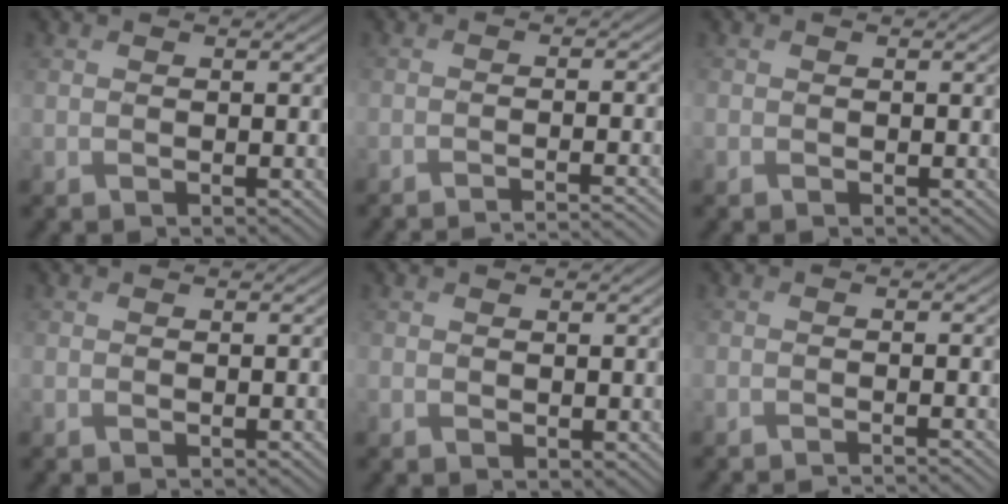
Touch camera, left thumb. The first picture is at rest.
{"total": 4.1, "force": [-3.1, 0.3, 2.7], "torque": [-0.037, 0.004, -0.060]}
{"total": 0.7, "force": [-0.3, 0.6, 0.0], "torque": [0.001, -0.005, -0.009]}
{"total": 0.0}
{"total": 0.5, "force": [0.2, 0.3, 0.4], "torque": [-0.003, -0.001, 0.005]}
{"total": 2.3, "force": [-1.8, 0.3, 1.4], "torque": [-0.007, -0.003, -0.038]}